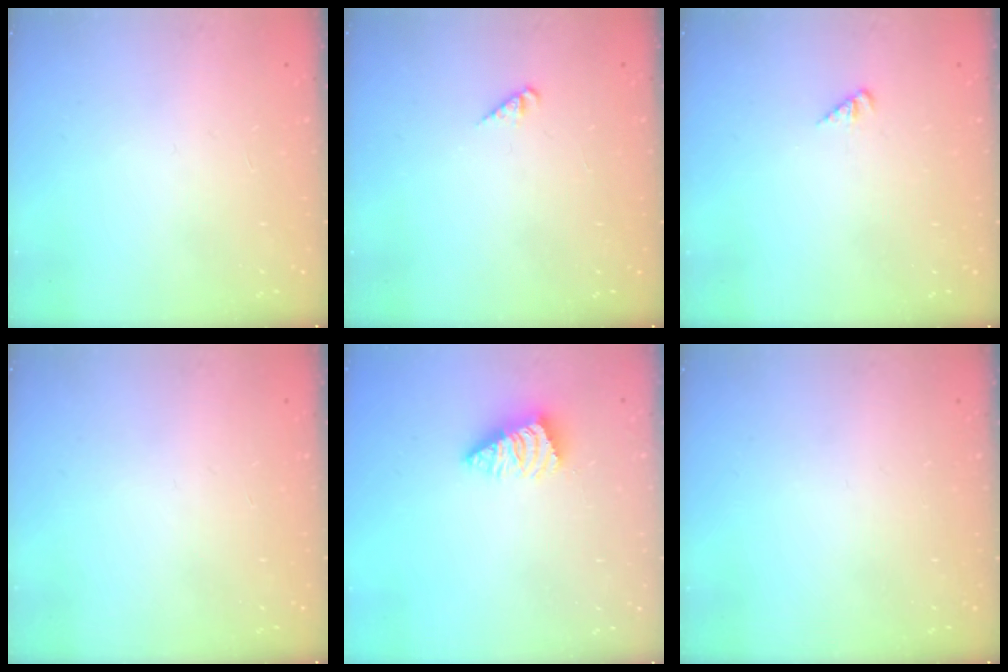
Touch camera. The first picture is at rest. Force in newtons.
{"total": 1.4, "press": 1.4, "slide": 0.3}
{"total": 1.8, "press": 1.8, "slide": 0.3}
{"total": 0.0}
{"total": 2.6, "press": 2.6, "slide": 0.5}
{"total": 0.0}